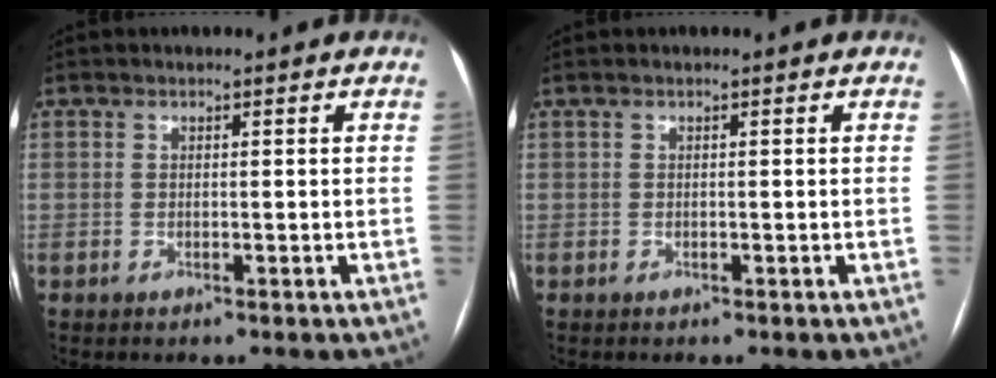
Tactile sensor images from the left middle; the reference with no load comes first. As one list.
[{"total": 0.0}]